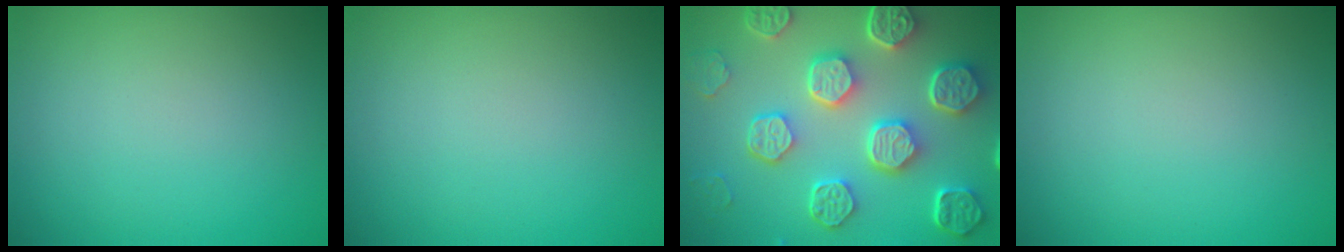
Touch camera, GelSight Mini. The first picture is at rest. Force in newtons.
{"total": 0.0}
{"total": 8.8, "press": 6.6, "slide": 5.9}
{"total": 0.0}